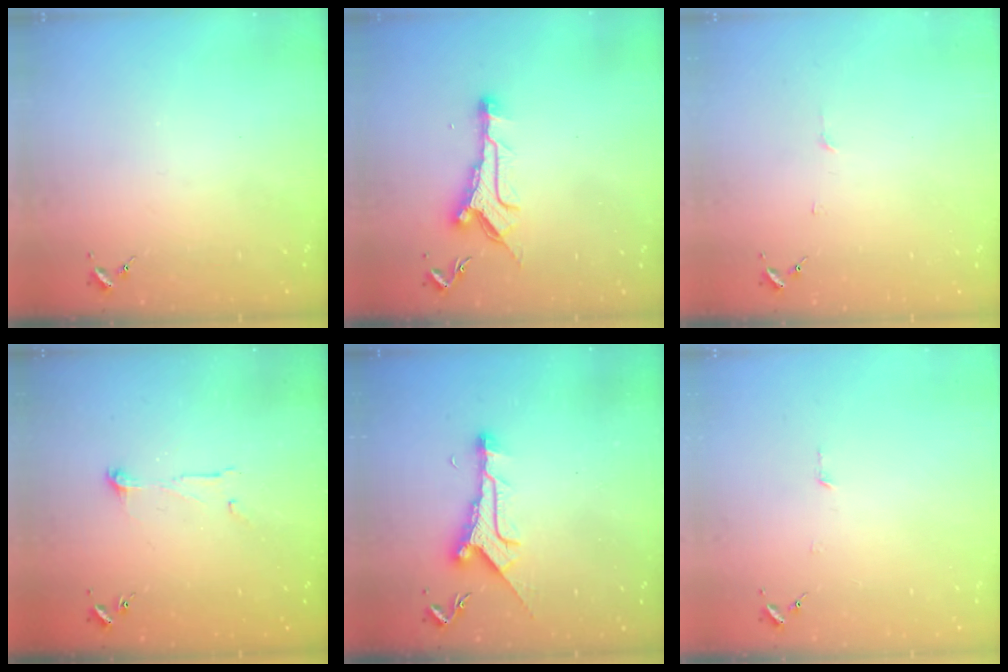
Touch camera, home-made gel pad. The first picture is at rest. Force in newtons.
{"total": 10.8, "press": 10.8, "slide": 0.3}
{"total": 3.3, "press": 3.3, "slide": 0.4}
{"total": 5.8, "press": 5.8, "slide": 0.5}
{"total": 9.6, "press": 9.6, "slide": 0.5}
{"total": 2.7, "press": 2.7, "slide": 0.2}